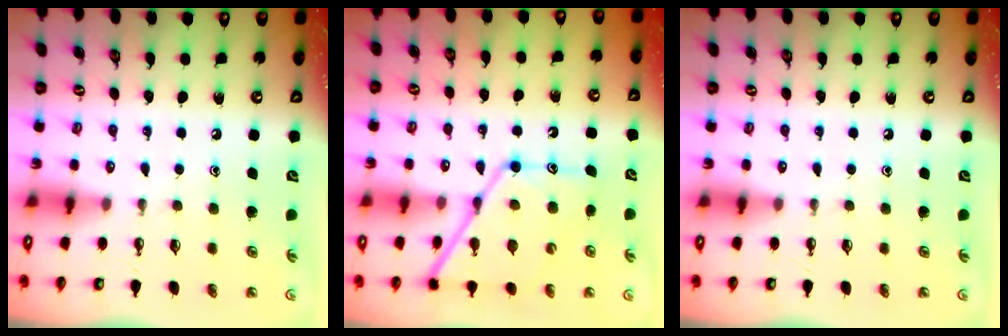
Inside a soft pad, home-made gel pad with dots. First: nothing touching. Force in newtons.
{"total": 15.5, "press": 15.5, "slide": 1.4}
{"total": 0.0}